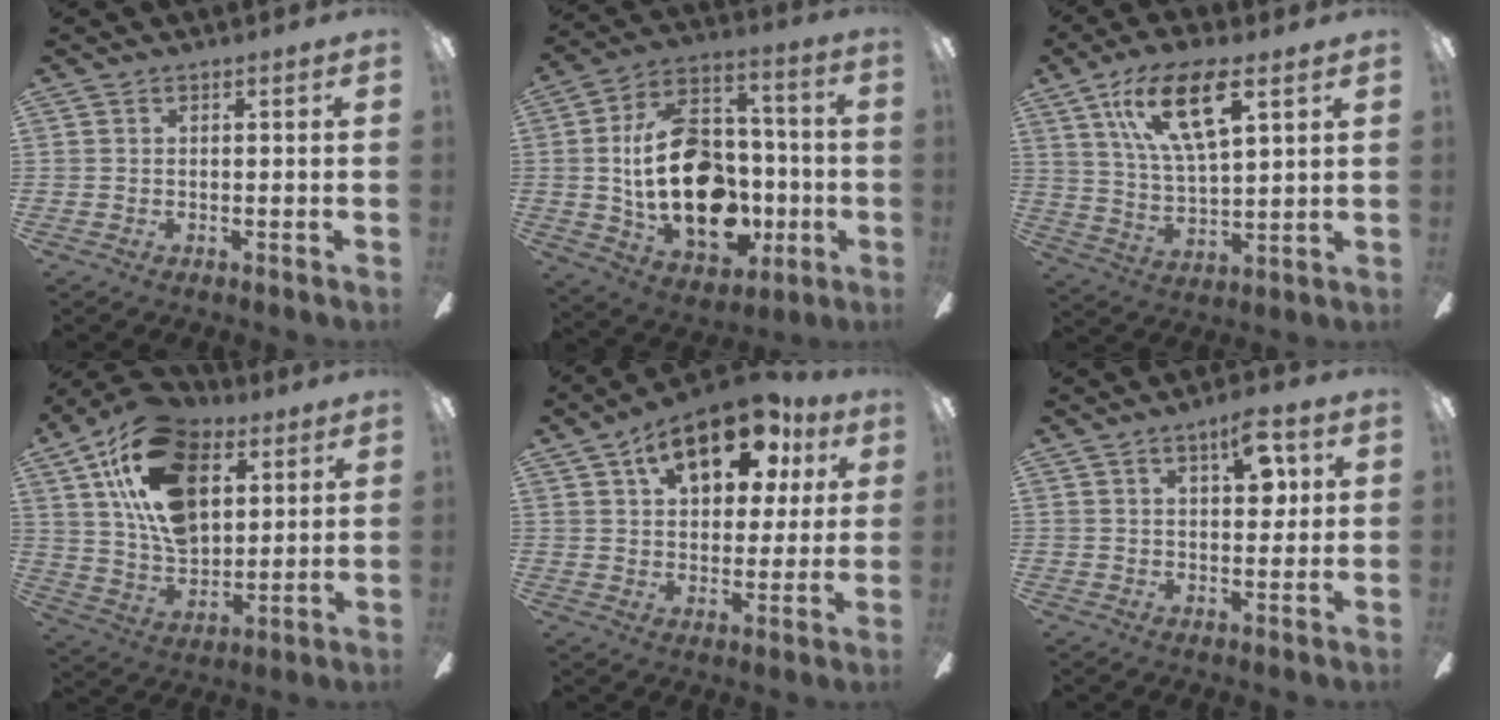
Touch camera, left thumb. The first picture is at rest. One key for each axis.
{"total": 22.8, "fx": -1.7, "fy": 15.3, "fz": 16.8, "tx": -0.315, "ty": 0.010, "tz": -0.016}
{"total": 15.7, "fx": 8.6, "fy": 5.7, "fz": 11.8, "tx": -0.223, "ty": -0.017, "tz": 0.147}
{"total": 21.9, "fx": 10.0, "fy": 13.4, "fz": 14.2, "tx": -0.267, "ty": -0.025, "tz": 0.177}
{"total": 18.4, "fx": 9.2, "fy": 9.7, "fz": 12.7, "tx": -0.177, "ty": -0.025, "tz": 0.151}
{"total": 8.7, "fx": 3.9, "fy": 3.8, "fz": 6.8, "tx": -0.087, "ty": -0.010, "tz": 0.059}